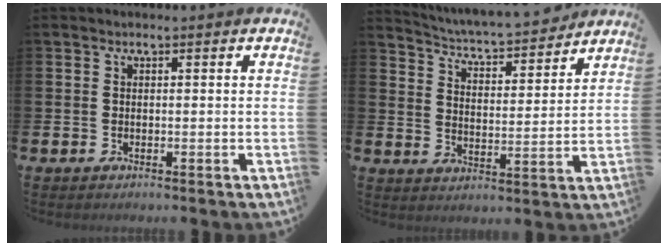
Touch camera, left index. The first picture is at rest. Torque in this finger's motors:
{"motor_torque": [1.00, -1.14, 0.19, 0.11]}